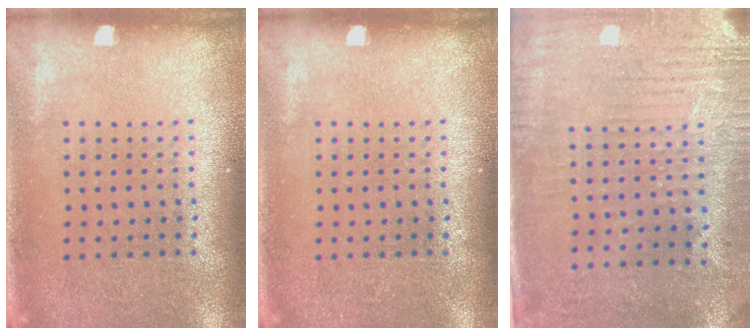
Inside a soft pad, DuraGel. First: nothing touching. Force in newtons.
{"total": 0.0}
{"total": 3.0, "press": 2.5, "slide": 1.7}